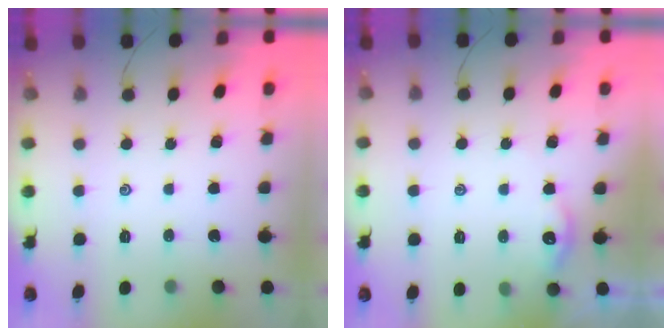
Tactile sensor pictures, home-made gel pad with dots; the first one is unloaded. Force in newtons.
{"total": 4.5, "press": 4.5, "slide": 0.5}